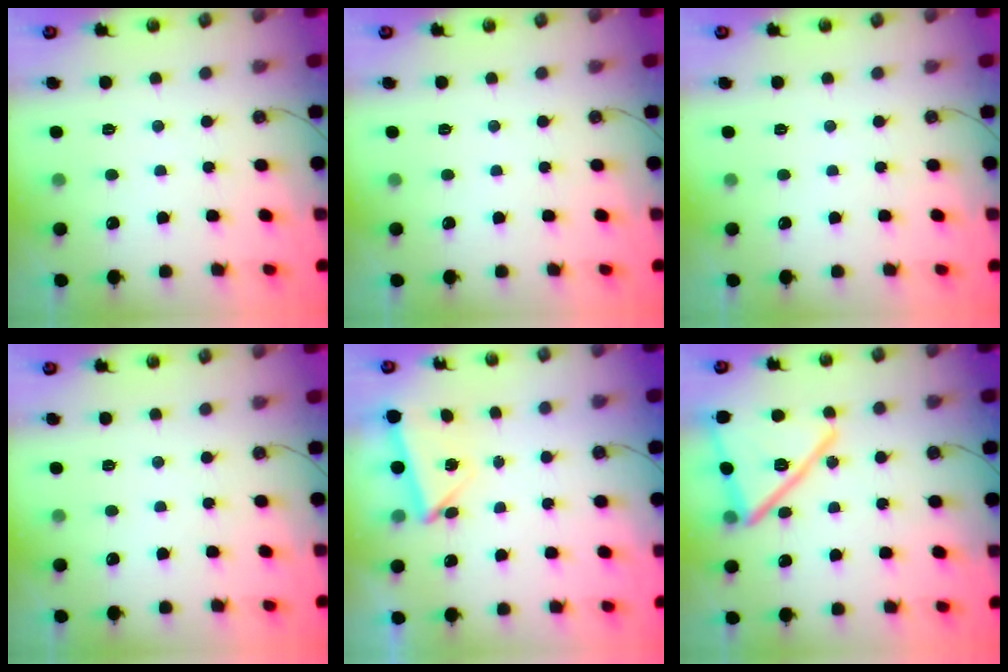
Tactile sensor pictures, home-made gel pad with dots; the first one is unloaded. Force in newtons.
{"total": 0.0}
{"total": 0.0}
{"total": 0.0}
{"total": 4.7, "press": 4.6, "slide": 0.9}
{"total": 20.6, "press": 20.5, "slide": 1.2}